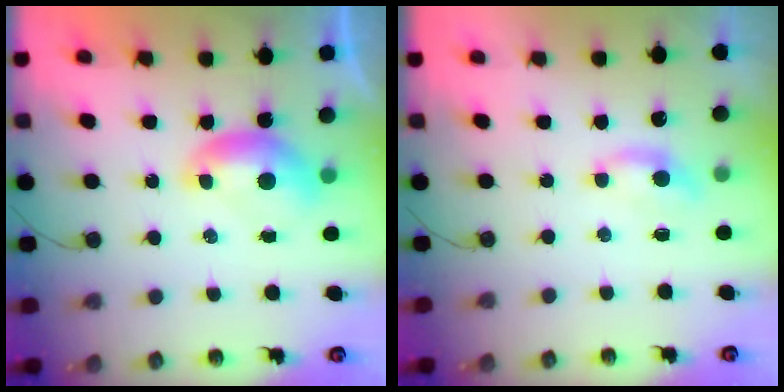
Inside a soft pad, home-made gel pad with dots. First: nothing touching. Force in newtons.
{"total": 1.2, "press": 1.1, "slide": 0.3}